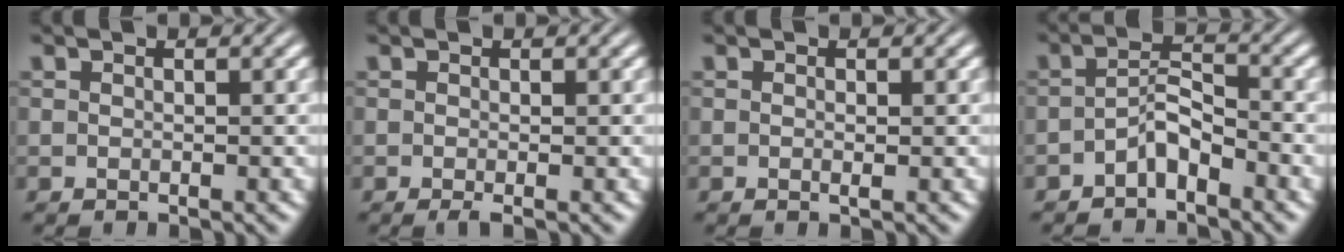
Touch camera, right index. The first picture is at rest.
{"total": 0.8, "force": [-0.6, 0.2, 0.5], "torque": [-0.008, -0.002, -0.008]}
{"total": 0.5, "force": [-0.2, 0.2, 0.5], "torque": [-0.015, -0.005, -0.002]}
{"total": 2.7, "force": [-2.2, 0.5, 1.4], "torque": [-0.008, -0.009, -0.036]}